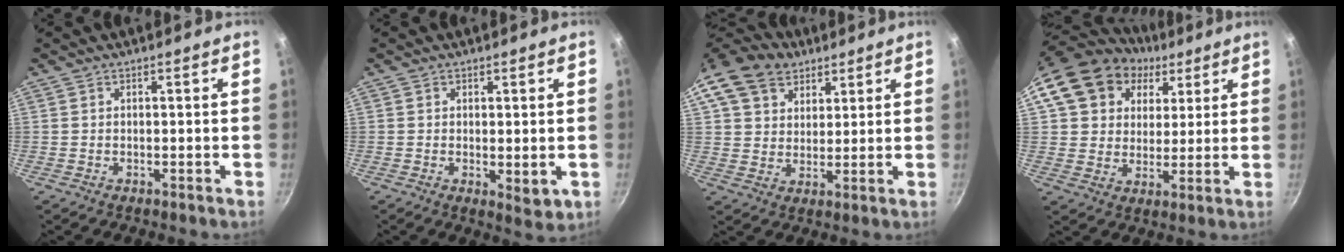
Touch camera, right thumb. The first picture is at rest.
{"total": 3.8, "force": [-0.1, 1.8, 3.4], "torque": [-0.050, -0.013, 0.002]}
{"total": 15.8, "force": [8.5, 11.5, 6.7], "torque": [-0.125, 0.009, 0.148]}
{"total": 18.2, "force": [7.5, 14.4, 8.3], "torque": [-0.138, 0.013, 0.126]}